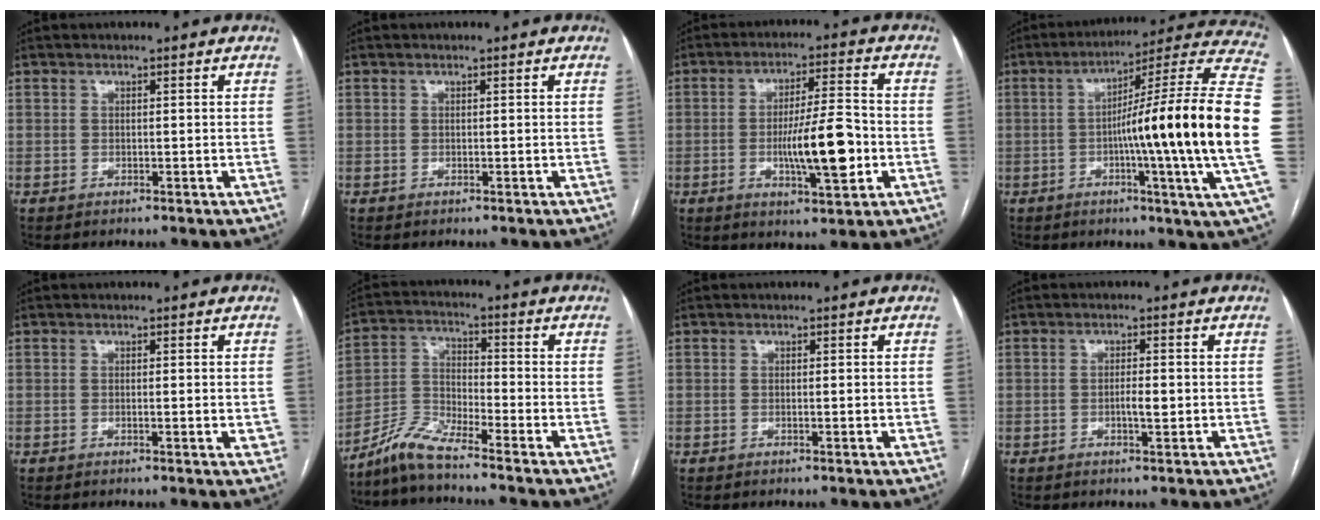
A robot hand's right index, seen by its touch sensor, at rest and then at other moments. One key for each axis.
{"total": 0.0}
{"total": 11.2, "fx": -2.5, "fy": 1.7, "fz": 10.8, "tx": -0.184, "ty": -0.001, "tz": -0.038}
{"total": 25.8, "fx": -2.6, "fy": -1.3, "fz": 25.7, "tx": -0.289, "ty": 0.010, "tz": -0.060}
{"total": 2.7, "fx": -0.3, "fy": 0.7, "fz": 2.6, "tx": -0.036, "ty": -0.006, "tz": -0.004}
{"total": 6.2, "fx": -5.8, "fy": -0.3, "fz": 2.4, "tx": -0.054, "ty": -0.006, "tz": -0.119}
{"total": 1.2, "fx": -0.1, "fy": 0.2, "fz": 1.2, "tx": -0.021, "ty": -0.003, "tz": 0.000}
{"total": 2.5, "fx": -0.4, "fy": 0.5, "fz": 2.4, "tx": -0.044, "ty": 0.001, "tz": -0.007}